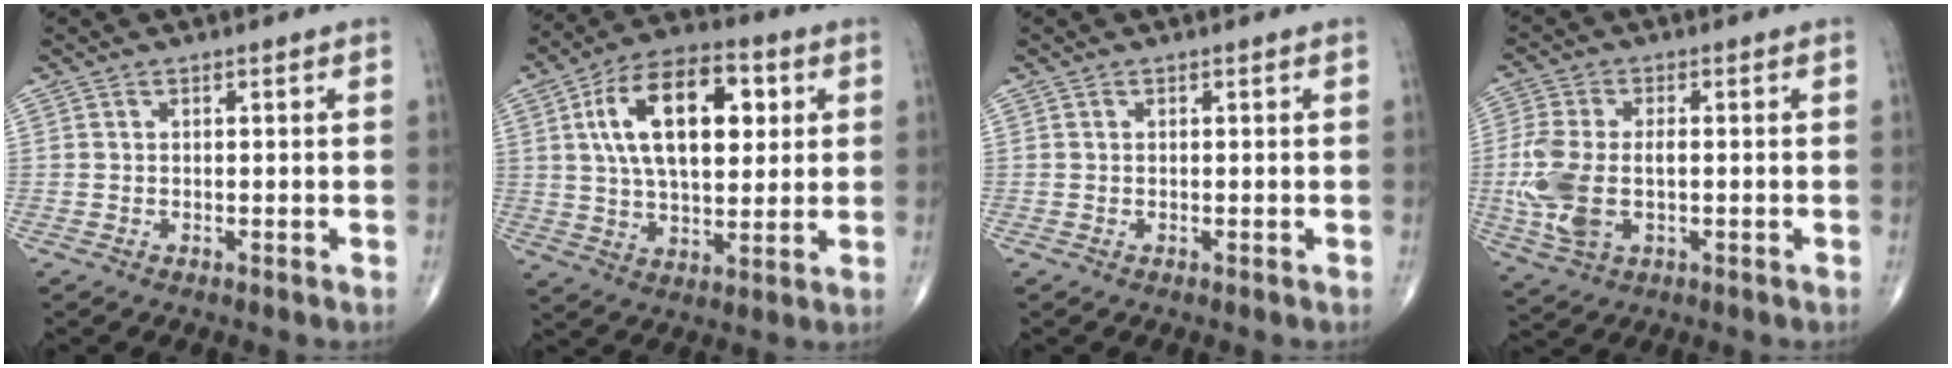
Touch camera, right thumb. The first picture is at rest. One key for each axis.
{"total": 18.7, "fx": 4.9, "fy": 9.9, "fz": 15.1, "tx": -0.230, "ty": 0.004, "tz": 0.079}
{"total": 0.0}
{"total": 10.8, "fx": -1.1, "fy": 6.1, "fz": 8.9, "tx": -0.211, "ty": -0.002, "tz": -0.018}